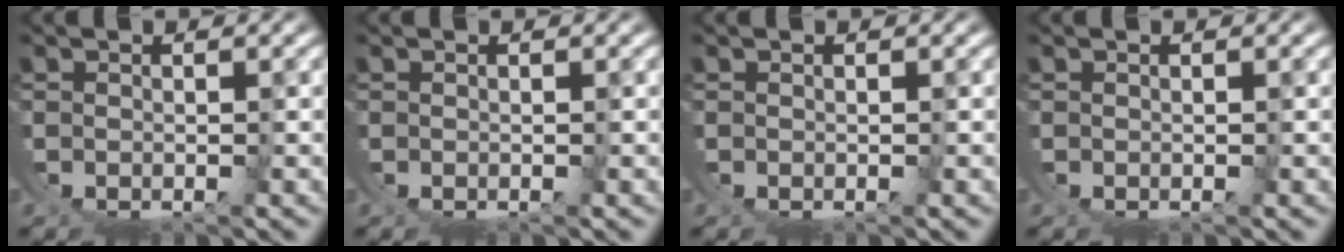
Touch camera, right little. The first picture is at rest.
{"total": 0.0}
{"total": 0.0}
{"total": 0.0}